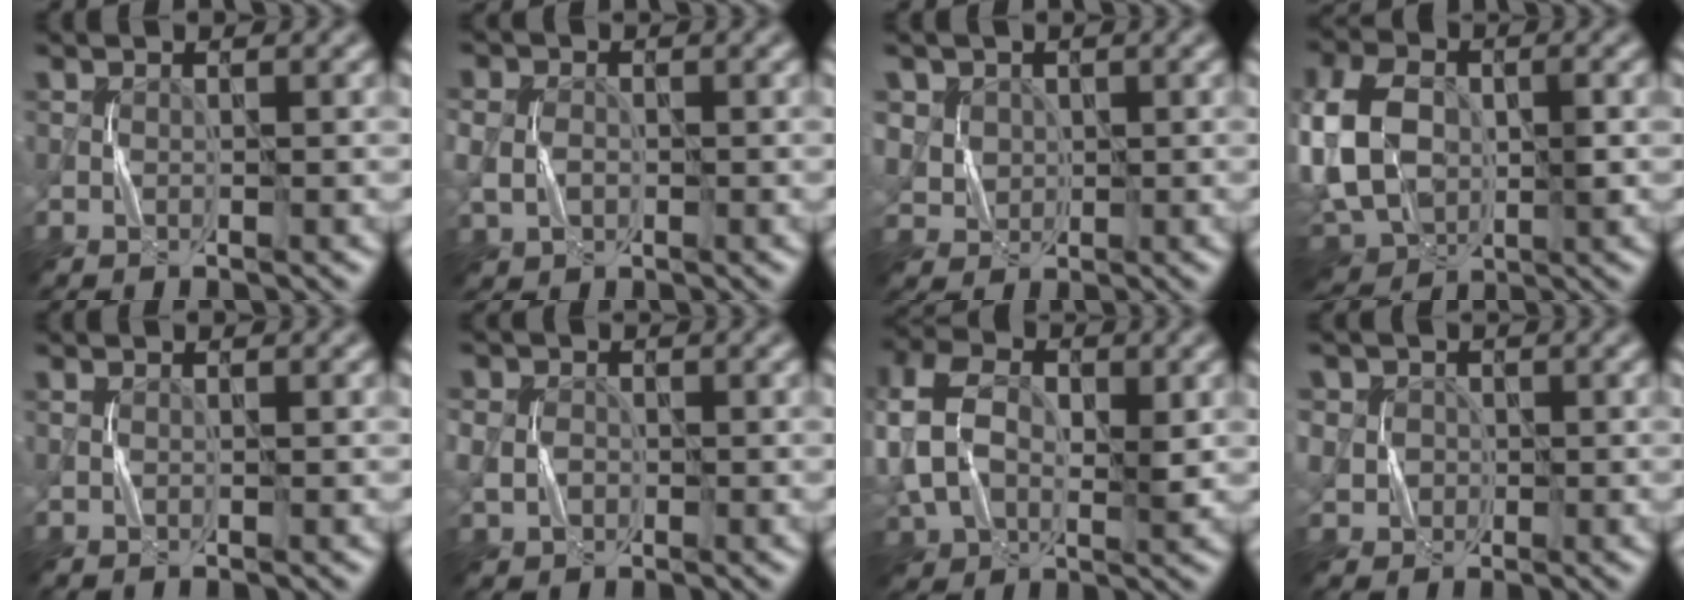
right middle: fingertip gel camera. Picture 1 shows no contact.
{"total": 2.5, "force": [-0.1, 2.1, 1.3], "torque": [-0.031, -0.001, 0.003]}
{"total": 3.5, "force": [1.5, 3.0, 0.7], "torque": [-0.025, 0.009, 0.030]}
{"total": 12.0, "force": [-0.8, 8.5, 8.4], "torque": [-0.180, -0.001, -0.006]}
{"total": 0.0}
{"total": 2.5, "force": [-0.1, 2.2, 1.1], "torque": [-0.017, 0.002, -0.002]}
{"total": 8.5, "force": [1.0, 6.0, 6.0], "torque": [-0.141, 0.012, 0.008]}
{"total": 4.2, "force": [0.4, 4.0, 1.3], "torque": [-0.022, 0.023, -0.016]}